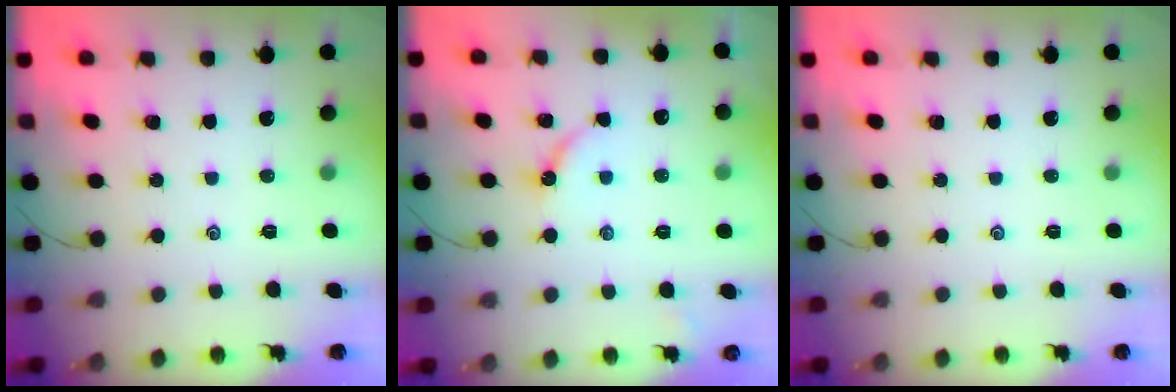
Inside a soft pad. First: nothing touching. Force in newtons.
{"total": 5.1, "press": 5.0, "slide": 0.7}
{"total": 0.0}